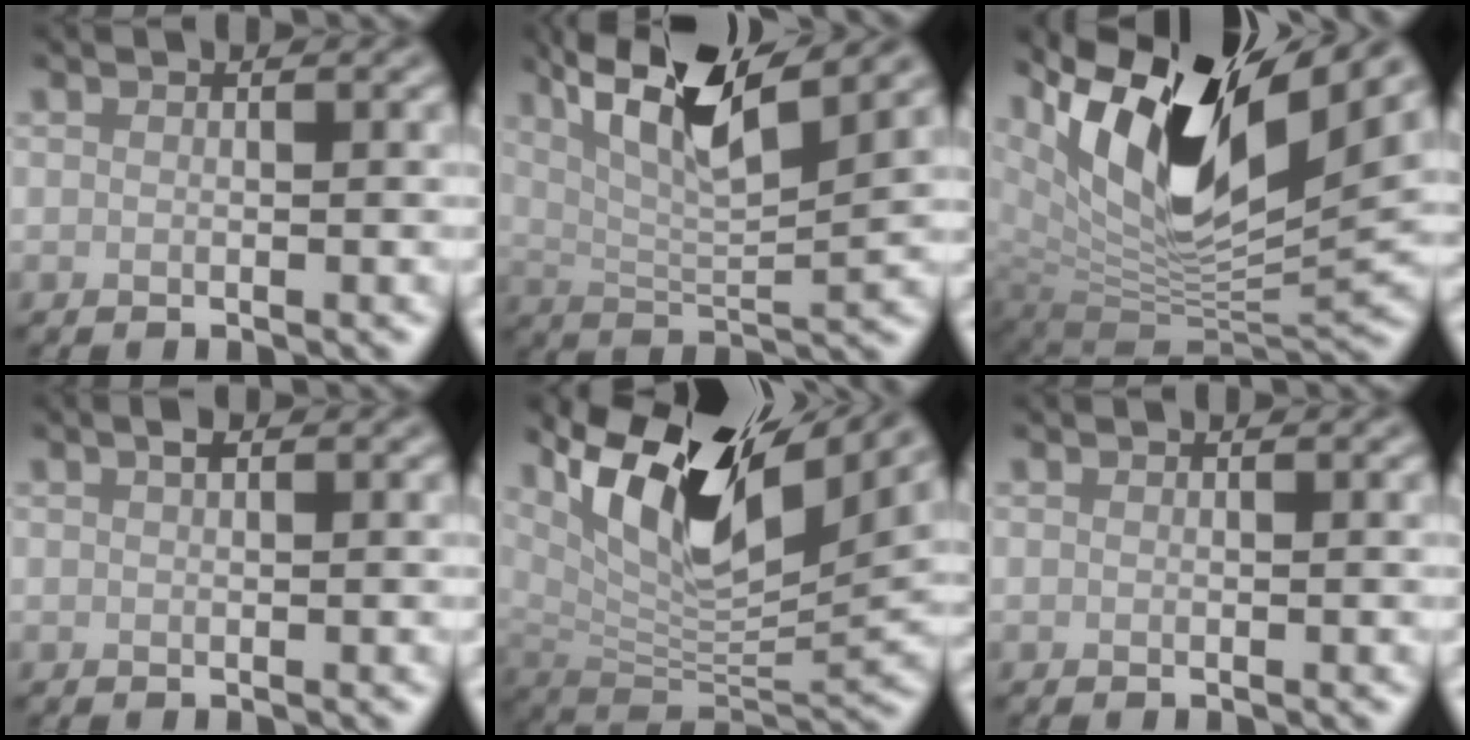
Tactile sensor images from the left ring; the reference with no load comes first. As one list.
[{"total": 9.7, "force": [5.1, 2.4, 8.0], "torque": [-0.145, 0.005, 0.093]}, {"total": 14.7, "force": [6.7, 6.4, 11.5], "torque": [-0.207, 0.009, 0.125]}, {"total": 0.9, "force": [0.4, 0.3, 0.7], "torque": [-0.011, 0.003, 0.008]}, {"total": 13.3, "force": [7.3, 5.0, 9.9], "torque": [-0.173, 0.007, 0.136]}, {"total": 0.0}]